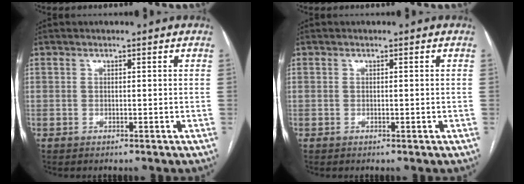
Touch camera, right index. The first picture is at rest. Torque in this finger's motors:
{"motor_torque": [-0.18, 0.29, -0.03, 0.01]}